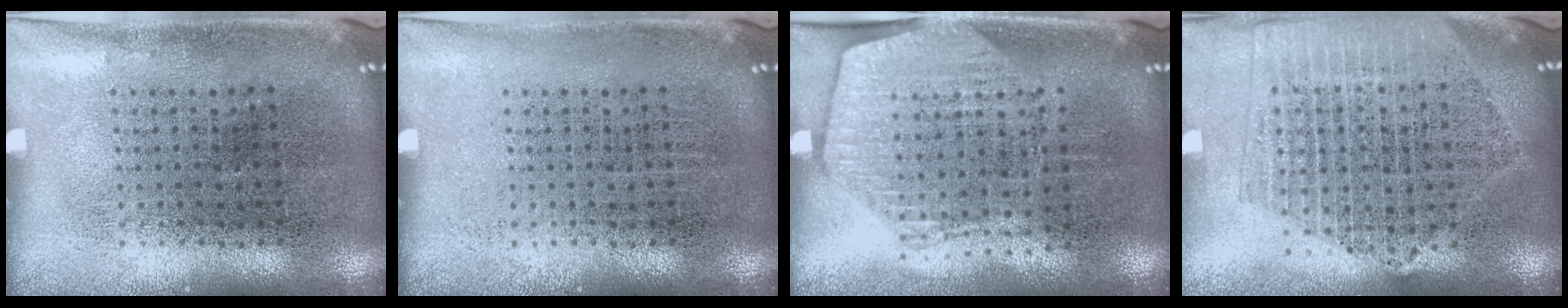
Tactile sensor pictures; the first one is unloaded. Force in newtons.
{"total": 0.0}
{"total": 1.7, "press": 1.5, "slide": 0.8}
{"total": 2.1, "press": 1.9, "slide": 0.9}